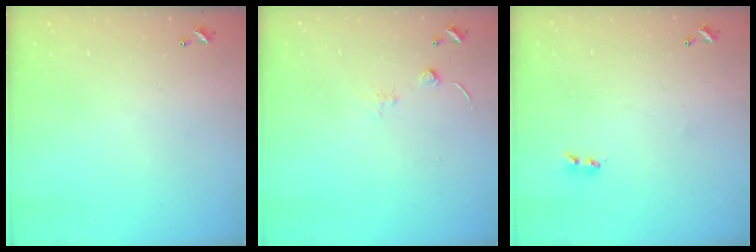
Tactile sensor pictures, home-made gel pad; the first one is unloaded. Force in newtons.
{"total": 0.9, "press": 0.9, "slide": 0.3}
{"total": 2.2, "press": 2.1, "slide": 0.6}